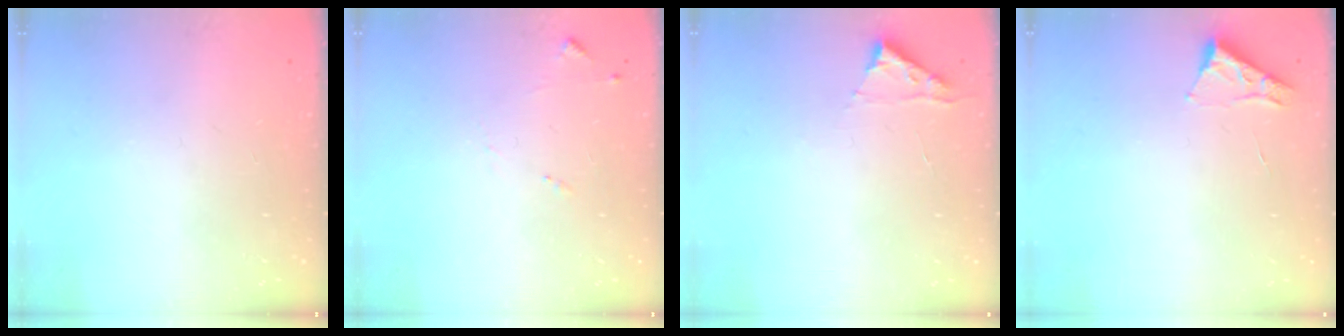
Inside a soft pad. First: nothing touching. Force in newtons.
{"total": 6.7, "press": 6.6, "slide": 0.6}
{"total": 2.8, "press": 2.8, "slide": 0.3}
{"total": 3.4, "press": 3.3, "slide": 0.5}